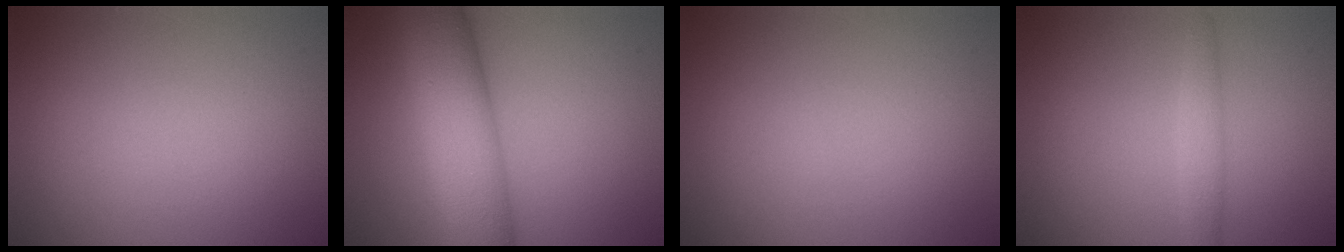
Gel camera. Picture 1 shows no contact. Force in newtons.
{"total": 9.9, "press": 9.8, "slide": 0.4}
{"total": 0.0}
{"total": 1.8, "press": 1.8, "slide": 0.0}